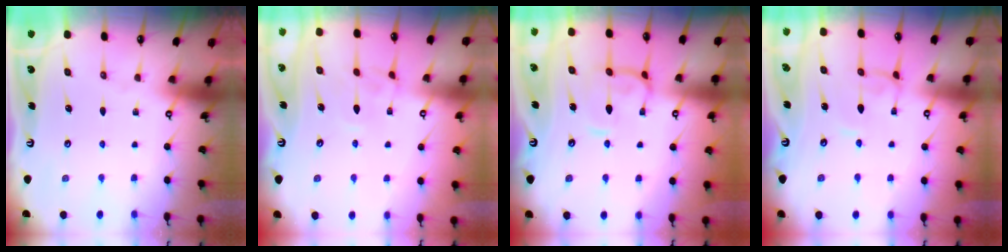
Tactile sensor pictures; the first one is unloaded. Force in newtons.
{"total": 4.1, "press": 4.1, "slide": 0.2}
{"total": 2.9, "press": 2.8, "slide": 0.8}
{"total": 1.8, "press": 1.7, "slide": 0.3}